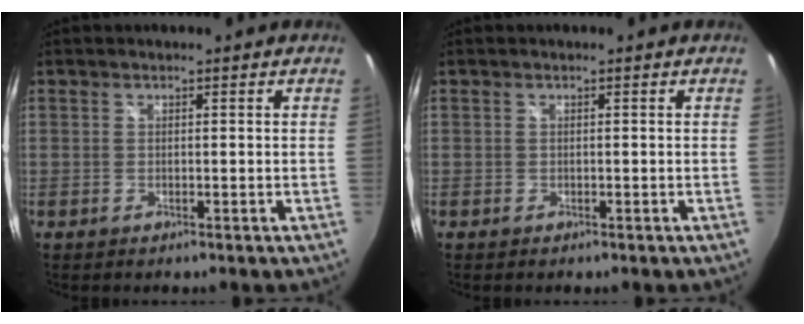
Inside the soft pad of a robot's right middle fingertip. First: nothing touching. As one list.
[{"total": 0.0}]